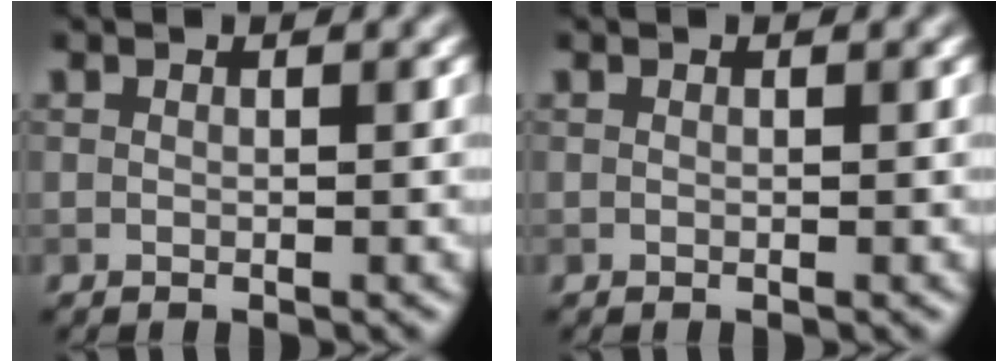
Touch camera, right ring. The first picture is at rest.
{"total": 0.0}